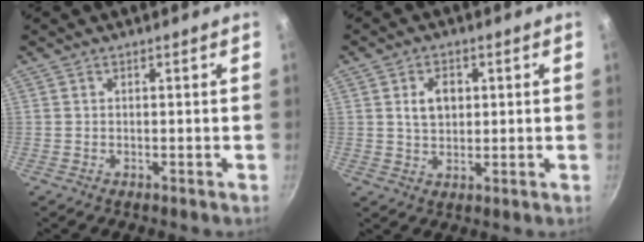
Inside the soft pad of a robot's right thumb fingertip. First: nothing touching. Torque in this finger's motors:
{"motor_torque": [0.26, 1.73, 0.41, 0.22, 0.02]}